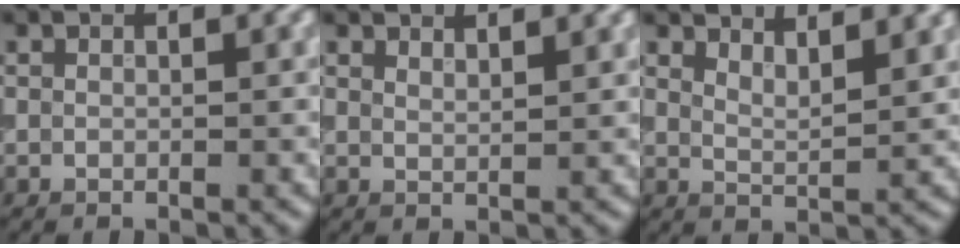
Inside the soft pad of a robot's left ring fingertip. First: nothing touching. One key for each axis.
{"total": 2.7, "fx": 2.3, "fy": 0.8, "fz": 1.2, "tx": 0.000, "ty": 0.010, "tz": 0.021}
{"total": 4.6, "fx": 3.8, "fy": 1.3, "fz": 2.2, "tx": -0.023, "ty": 0.013, "tz": 0.047}